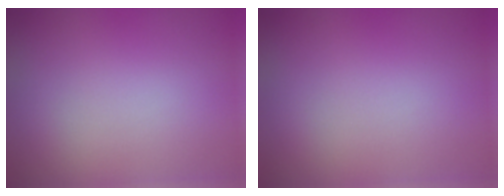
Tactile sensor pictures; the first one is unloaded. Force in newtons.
{"total": 0.0}